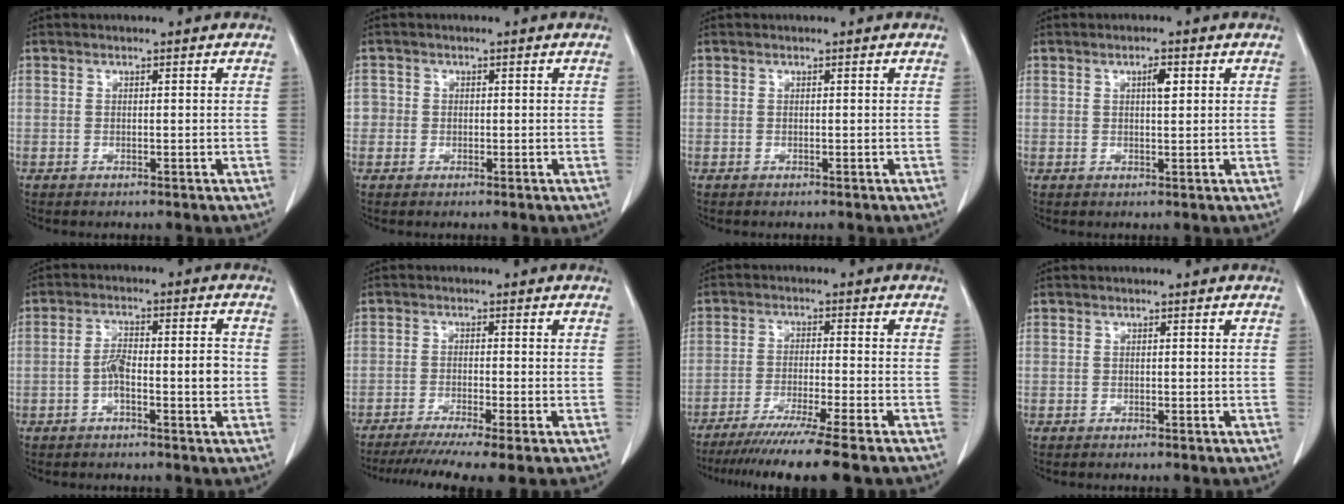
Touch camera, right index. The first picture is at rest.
{"total": 1.9, "force": [-0.2, 1.9, 0.2], "torque": [0.010, 0.006, -0.005]}
{"total": 0.0}
{"total": 2.2, "force": [0.8, 0.5, 1.9], "torque": [-0.035, 0.000, 0.013]}
{"total": 6.3, "force": [-1.3, 1.6, 5.9], "torque": [-0.104, 0.017, -0.022]}
{"total": 9.5, "force": [-7.4, -0.5, 5.8], "torque": [-0.084, -0.020, -0.116]}
{"total": 12.8, "force": [-10.4, -1.6, 7.4], "torque": [-0.099, -0.043, -0.161]}
{"total": 0.0}